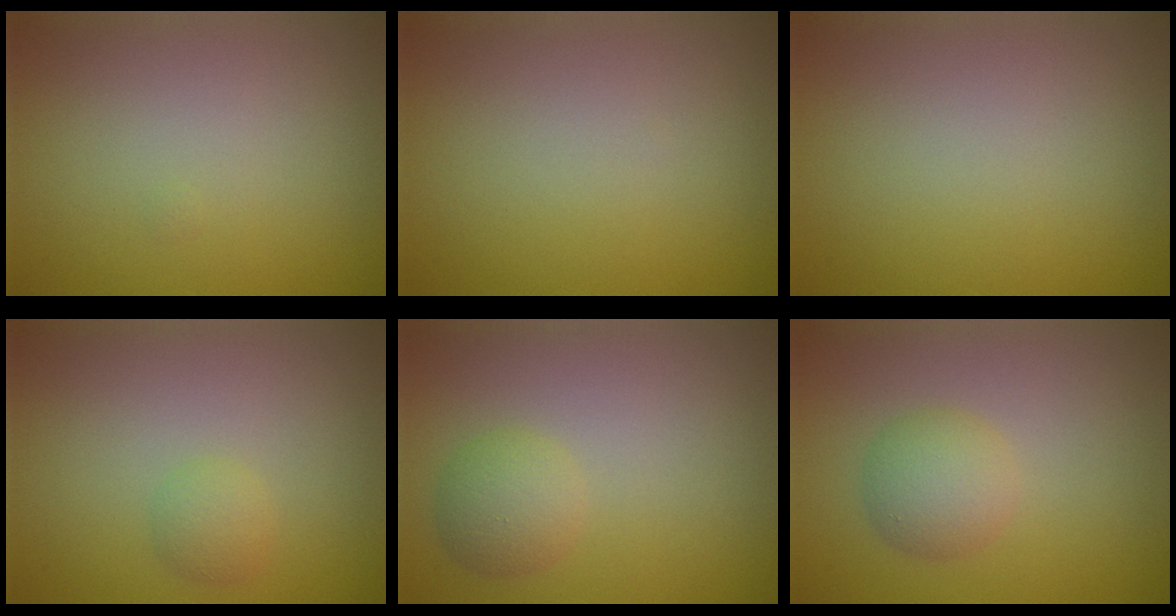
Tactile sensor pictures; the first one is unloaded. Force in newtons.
{"total": 0.0}
{"total": 0.0}
{"total": 1.3, "press": 1.3, "slide": 0.0}
{"total": 2.3, "press": 2.3, "slide": 0.1}
{"total": 2.9, "press": 2.9, "slide": 0.1}